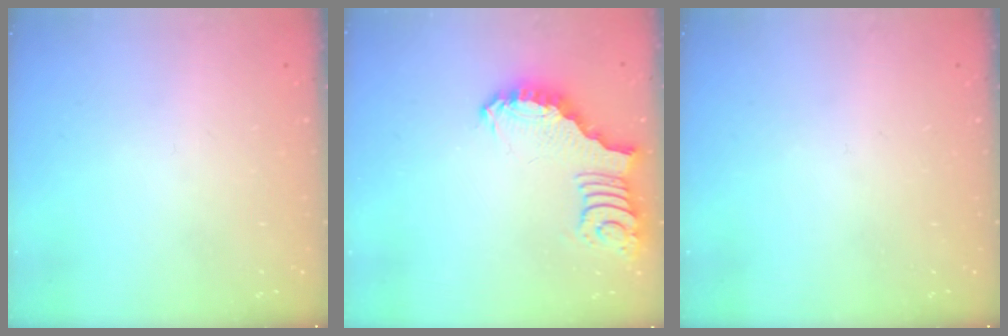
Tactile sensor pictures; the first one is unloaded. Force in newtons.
{"total": 3.3, "press": 3.2, "slide": 0.8}
{"total": 0.0}